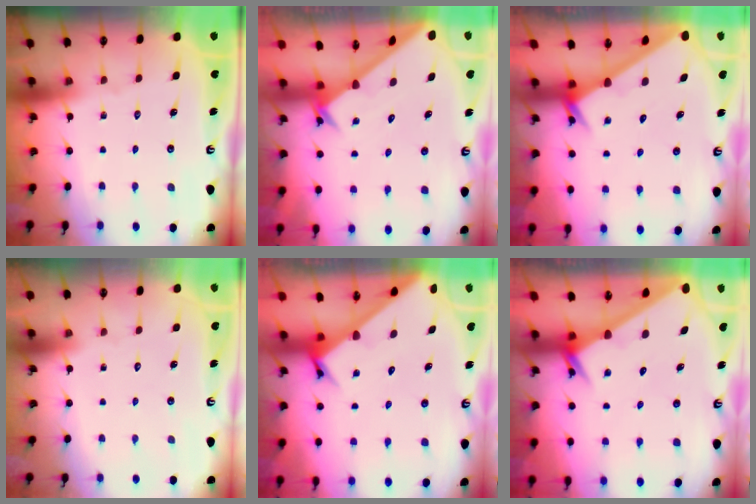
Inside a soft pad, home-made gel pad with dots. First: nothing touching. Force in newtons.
{"total": 2.5, "press": 2.5, "slide": 0.2}
{"total": 2.5, "press": 2.5, "slide": 0.1}
{"total": 1.6, "press": 1.5, "slide": 0.1}
{"total": 3.2, "press": 3.2, "slide": 0.2}
{"total": 2.8, "press": 2.8, "slide": 0.1}